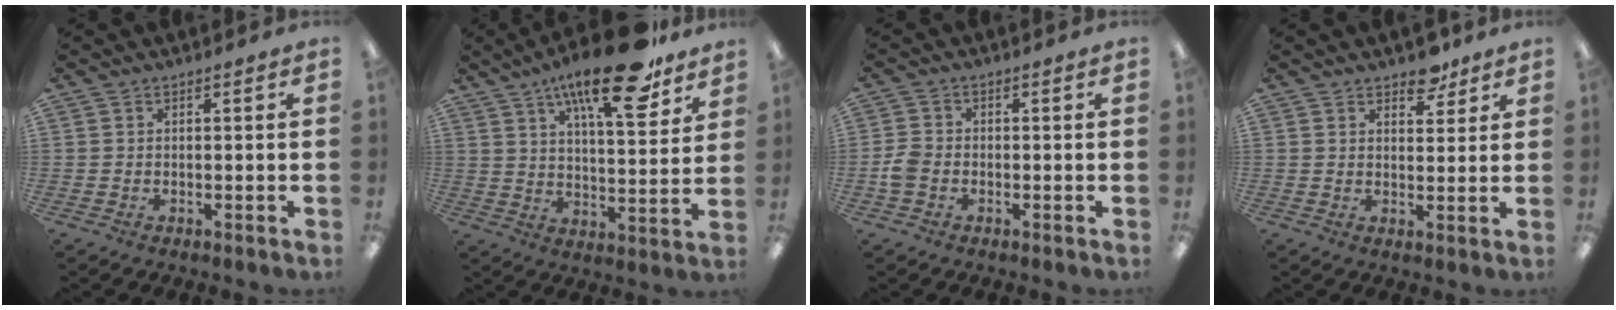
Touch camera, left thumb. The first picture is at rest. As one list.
[{"total": 19.8, "force": [12.9, 6.1, 13.8], "torque": [-0.210, -0.063, 0.202]}, {"total": 3.9, "force": [-1.2, 2.9, 2.3], "torque": [-0.043, 0.007, -0.021]}, {"total": 5.6, "force": [4.4, 2.7, 2.0], "torque": [-0.007, -0.024, 0.076]}]